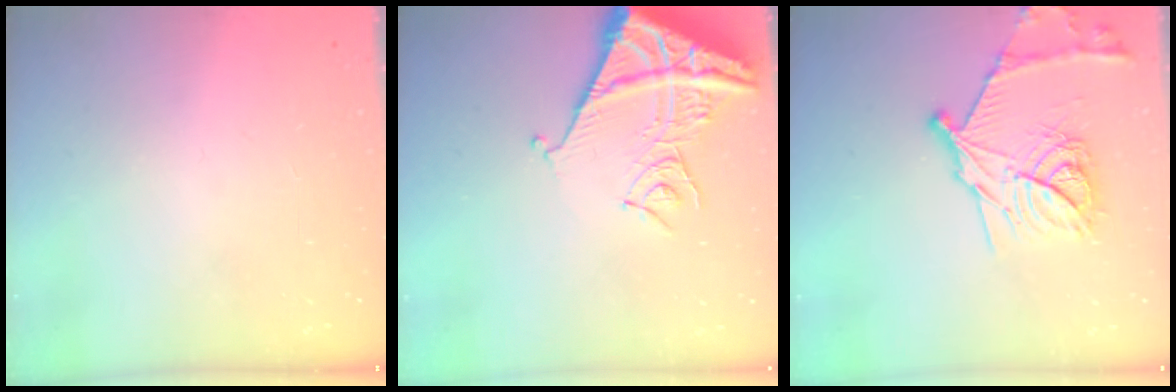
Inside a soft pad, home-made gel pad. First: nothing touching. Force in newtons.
{"total": 12.2, "press": 12.1, "slide": 1.5}
{"total": 18.8, "press": 18.8, "slide": 1.3}